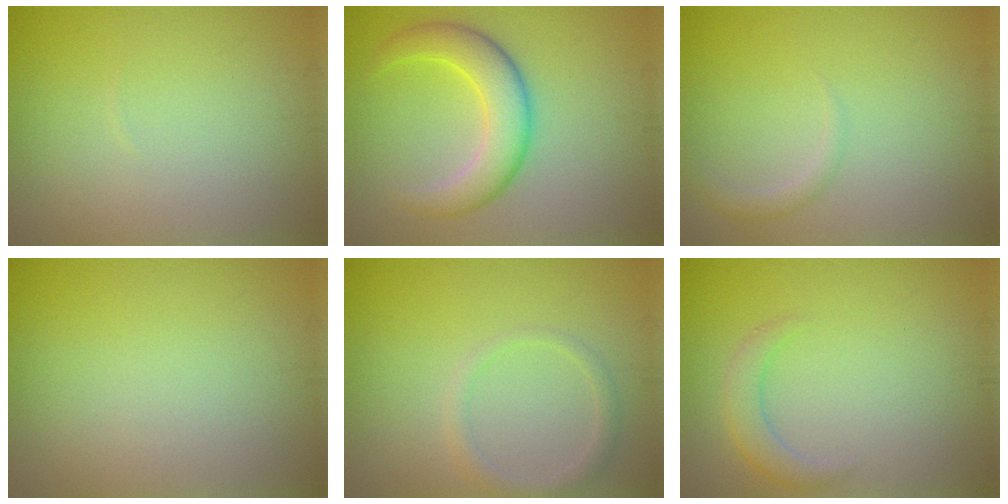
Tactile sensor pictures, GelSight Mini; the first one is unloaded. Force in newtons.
{"total": 5.1, "press": 5.1, "slide": 0.1}
{"total": 1.2, "press": 1.2, "slide": 0.1}
{"total": 0.0}
{"total": 1.7, "press": 1.7, "slide": 0.1}
{"total": 2.2, "press": 2.2, "slide": 0.1}